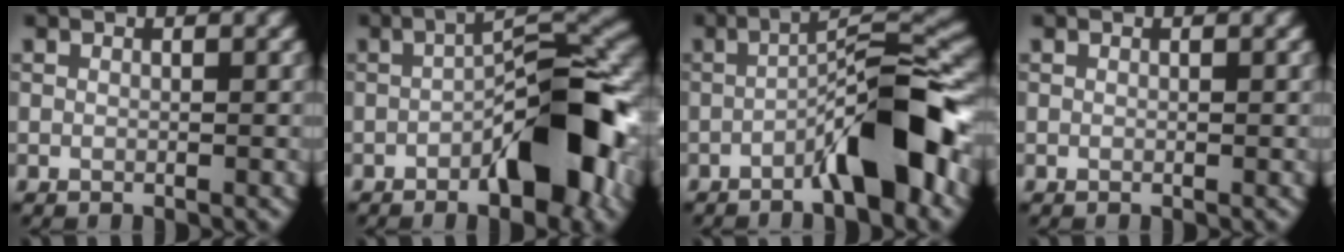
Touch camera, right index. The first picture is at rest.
{"total": 9.8, "force": [-3.6, 3.4, 8.4], "torque": [-0.104, 0.025, -0.067]}
{"total": 8.4, "force": [-3.7, 1.7, 7.3], "torque": [-0.109, 0.024, -0.066]}
{"total": 0.0}